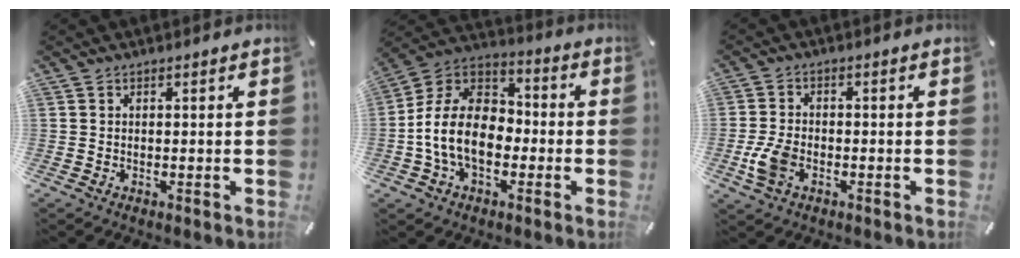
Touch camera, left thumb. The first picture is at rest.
{"total": 14.5, "force": [-4.3, 10.3, 9.2], "torque": [-0.204, 0.026, -0.081]}
{"total": 6.6, "force": [-2.2, 4.2, 4.6], "torque": [-0.105, 0.006, -0.041]}